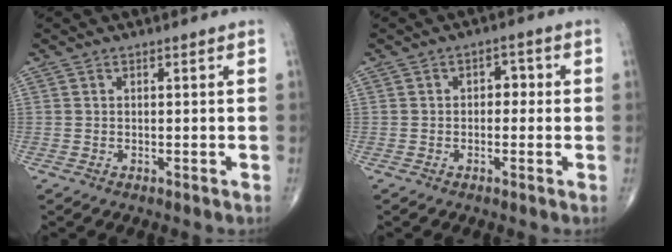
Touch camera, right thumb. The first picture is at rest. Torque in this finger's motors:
{"motor_torque": [-0.45, 0.06, 0.12, 0.38, 0.07]}